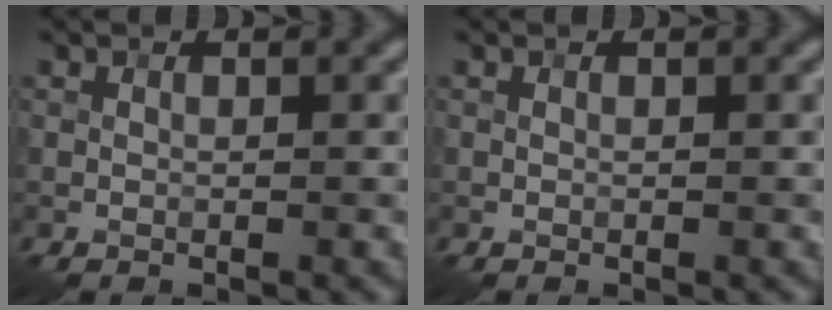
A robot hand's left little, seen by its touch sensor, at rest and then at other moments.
{"total": 0.0}